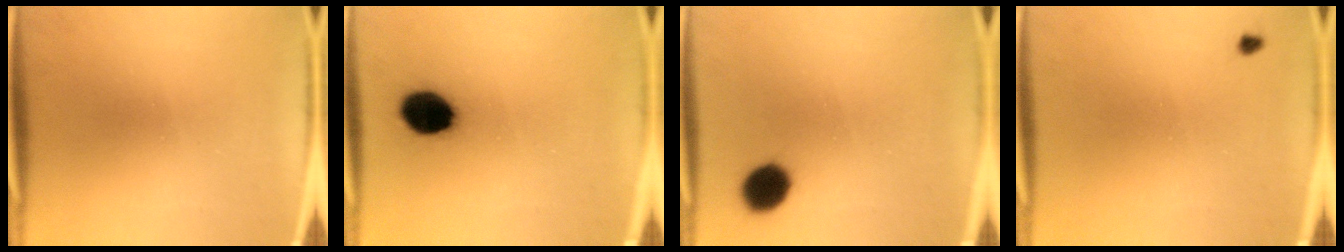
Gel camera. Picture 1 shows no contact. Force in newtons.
{"total": 9.8}
{"total": 7.4}
{"total": 0.7}